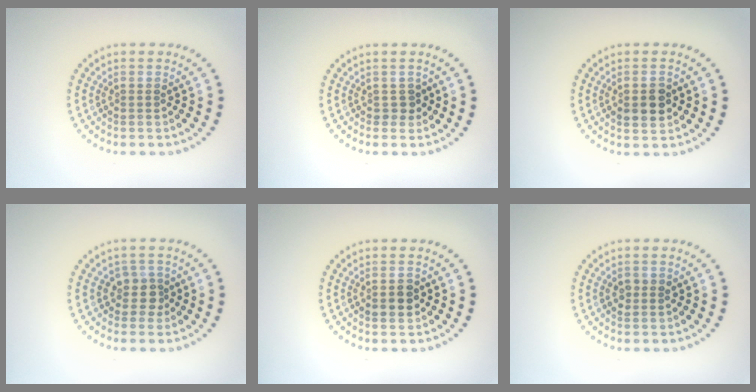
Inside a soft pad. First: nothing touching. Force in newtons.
{"total": 1.1, "press": 0.9, "slide": 0.6}
{"total": 2.7, "press": 2.7, "slide": 0.2}
{"total": 2.0, "press": 1.7, "slide": 1.1}
{"total": 2.3, "press": 2.3, "slide": 0.1}
{"total": 1.4, "press": 1.4, "slide": 0.3}